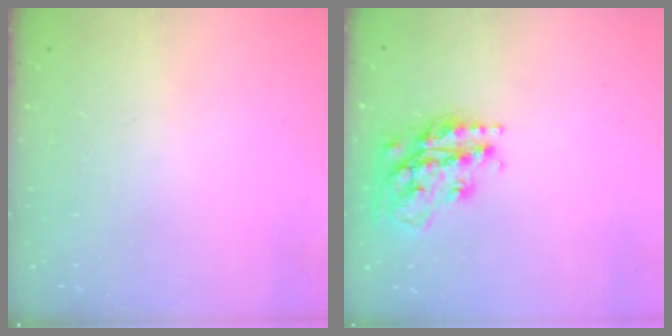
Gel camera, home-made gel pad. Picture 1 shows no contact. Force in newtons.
{"total": 18.7, "press": 18.6, "slide": 1.5}